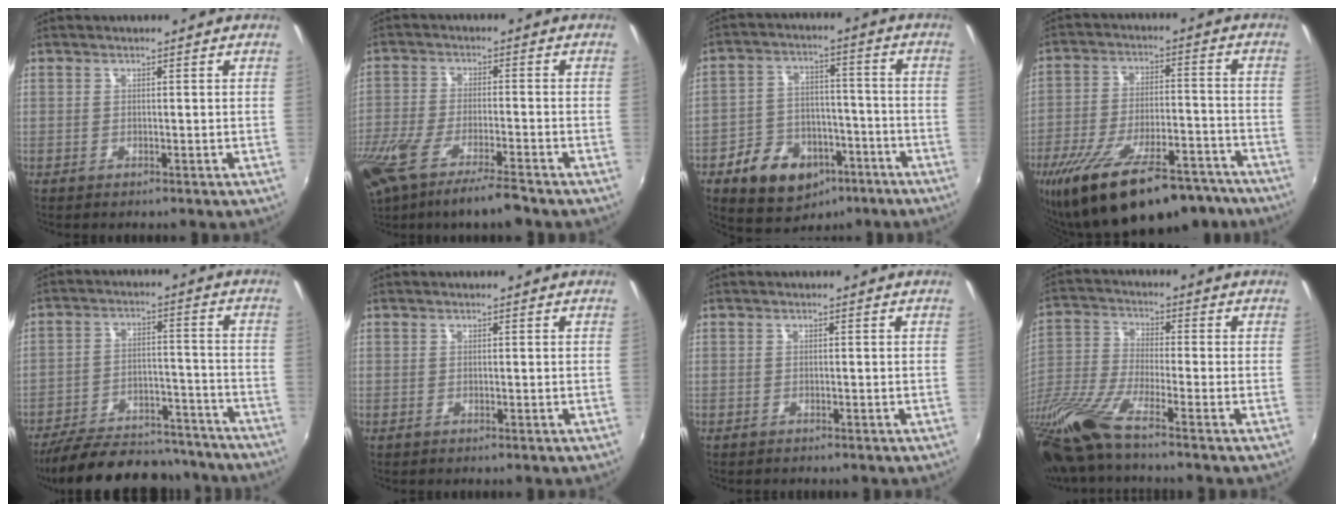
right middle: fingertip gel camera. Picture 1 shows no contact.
{"total": 14.6, "force": [-10.6, 2.6, 9.6], "torque": [-0.212, -0.055, -0.187]}
{"total": 14.4, "force": [-8.0, 10.0, 6.5], "torque": [-0.143, 0.027, -0.097]}
{"total": 24.9, "force": [-18.6, 8.8, 14.1], "torque": [-0.259, -0.027, -0.271]}
{"total": 24.1, "force": [-20.8, 7.8, 9.3], "torque": [-0.186, 0.011, -0.277]}
{"total": 0.0}
{"total": 0.6, "force": [-0.6, 0.1, 0.1], "torque": [-0.005, -0.001, -0.009]}
{"total": 15.2, "force": [-11.2, 1.5, 10.2], "torque": [-0.222, -0.042, -0.223]}